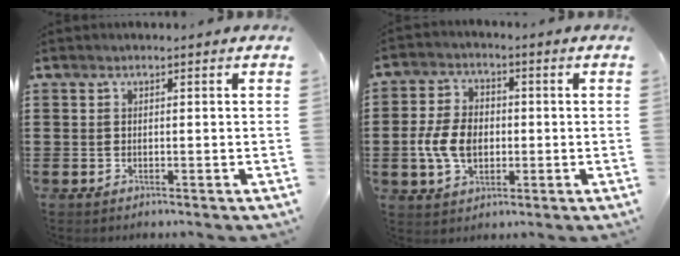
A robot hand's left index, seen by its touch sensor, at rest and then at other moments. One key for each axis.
{"total": 7.1, "fx": -0.9, "fy": 4.9, "fz": 5.0, "tx": -0.123, "ty": 0.005, "tz": -0.024}